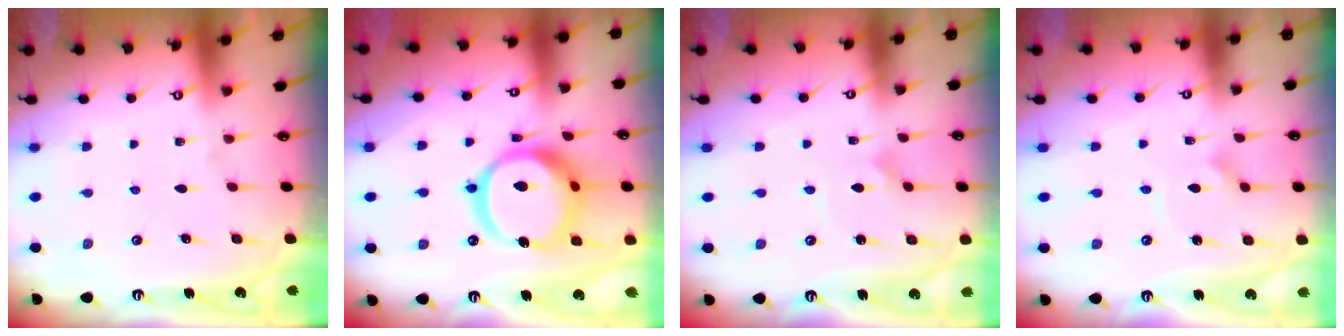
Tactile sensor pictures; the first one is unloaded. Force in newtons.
{"total": 19.4, "press": 19.3, "slide": 2.1}
{"total": 1.6, "press": 1.6, "slide": 0.1}
{"total": 2.2, "press": 2.2, "slide": 0.1}